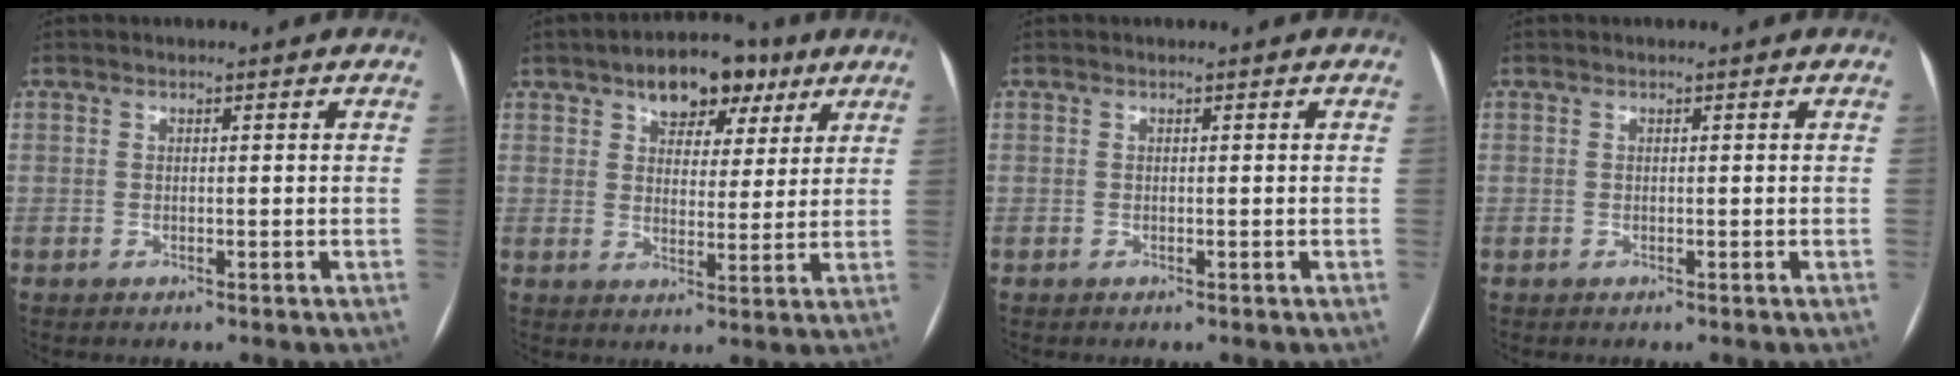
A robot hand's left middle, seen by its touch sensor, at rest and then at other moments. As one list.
[{"total": 9.0, "force": [5.4, 5.1, 5.1], "torque": [-0.067, 0.023, 0.082]}, {"total": 0.0}, {"total": 0.0}]